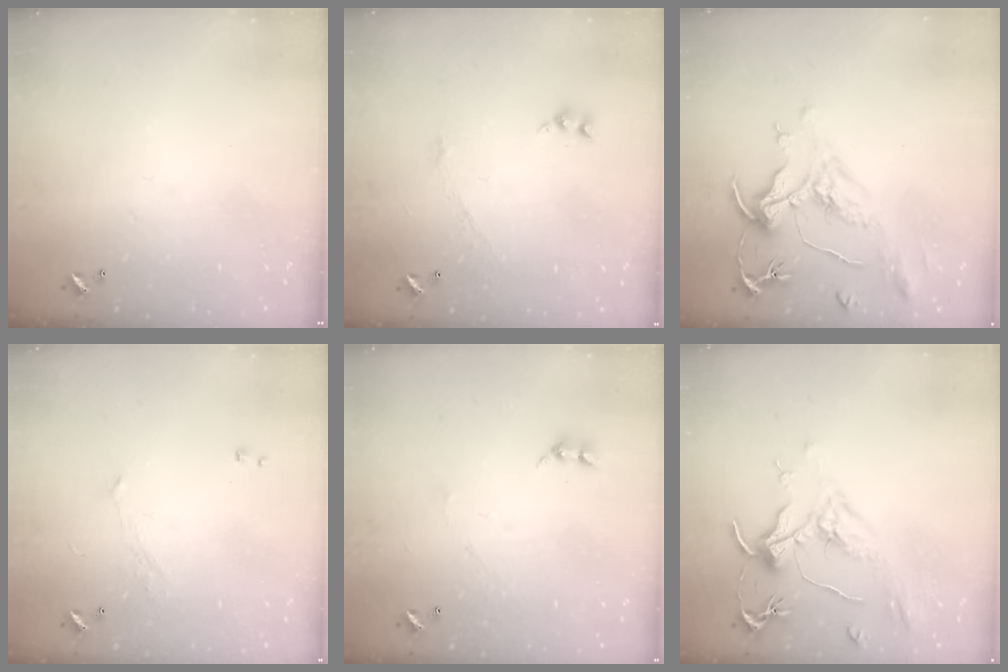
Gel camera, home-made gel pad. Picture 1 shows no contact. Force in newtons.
{"total": 1.9, "press": 1.8, "slide": 0.4}
{"total": 2.0, "press": 1.5, "slide": 1.3}
{"total": 0.9, "press": 0.7, "slide": 0.5}
{"total": 0.9, "press": 0.8, "slide": 0.4}
{"total": 2.1, "press": 2.0, "slide": 0.8}